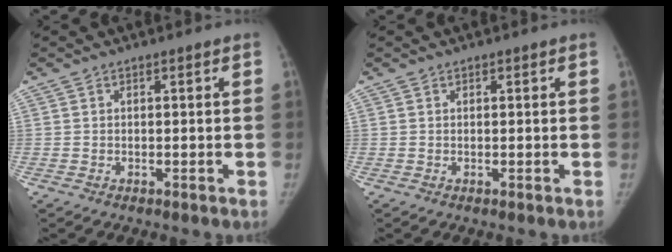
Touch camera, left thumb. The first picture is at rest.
{"total": 0.0}